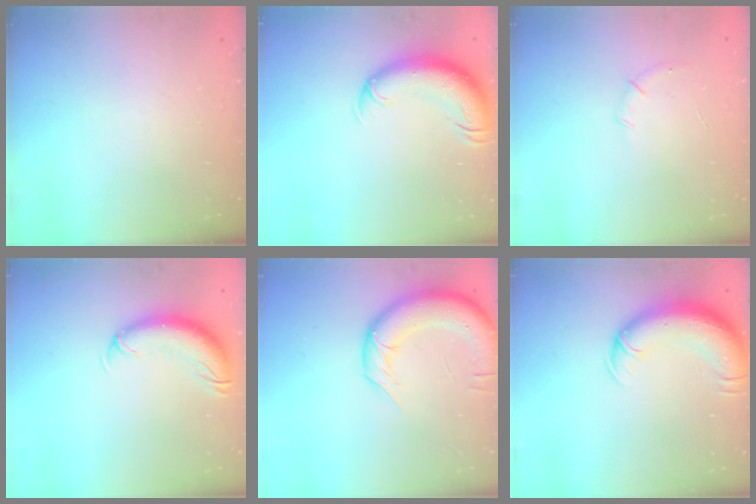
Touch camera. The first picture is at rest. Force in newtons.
{"total": 11.3, "press": 10.9, "slide": 3.0}
{"total": 5.1, "press": 4.9, "slide": 1.4}
{"total": 11.2, "press": 10.8, "slide": 2.9}
{"total": 13.9, "press": 13.4, "slide": 3.7}
{"total": 13.1, "press": 12.7, "slide": 3.2}